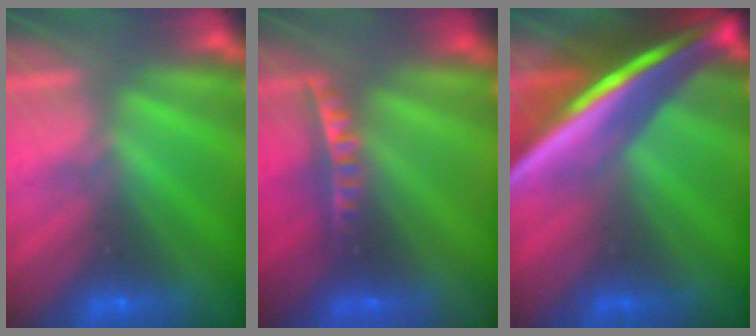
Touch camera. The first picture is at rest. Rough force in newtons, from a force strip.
{"total": 6.4}
{"total": 7.1}